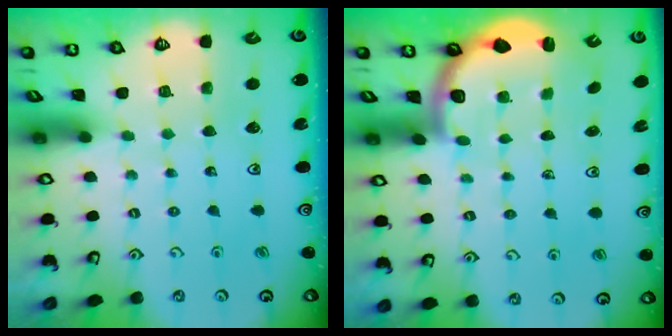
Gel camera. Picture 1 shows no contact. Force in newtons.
{"total": 2.5, "press": 2.4, "slide": 0.7}